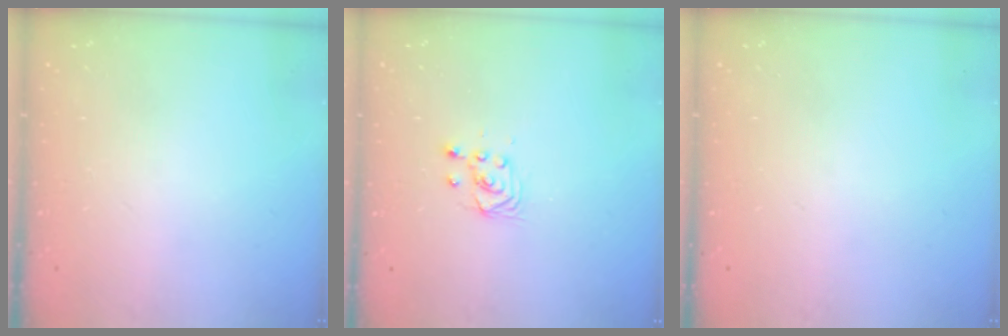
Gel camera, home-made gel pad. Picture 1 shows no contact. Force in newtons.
{"total": 3.2, "press": 2.9, "slide": 1.4}
{"total": 0.0}